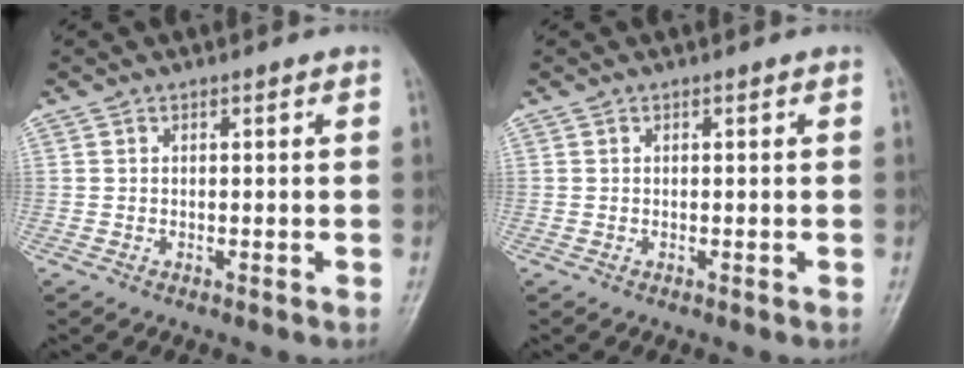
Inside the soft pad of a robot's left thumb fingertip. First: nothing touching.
{"total": 0.0}